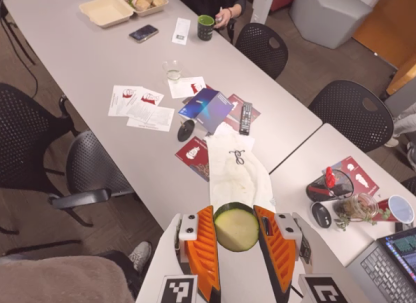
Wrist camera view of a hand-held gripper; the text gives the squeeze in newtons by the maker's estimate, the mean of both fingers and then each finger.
{"total": 11.0, "left": 11.0, "right": 11.1}